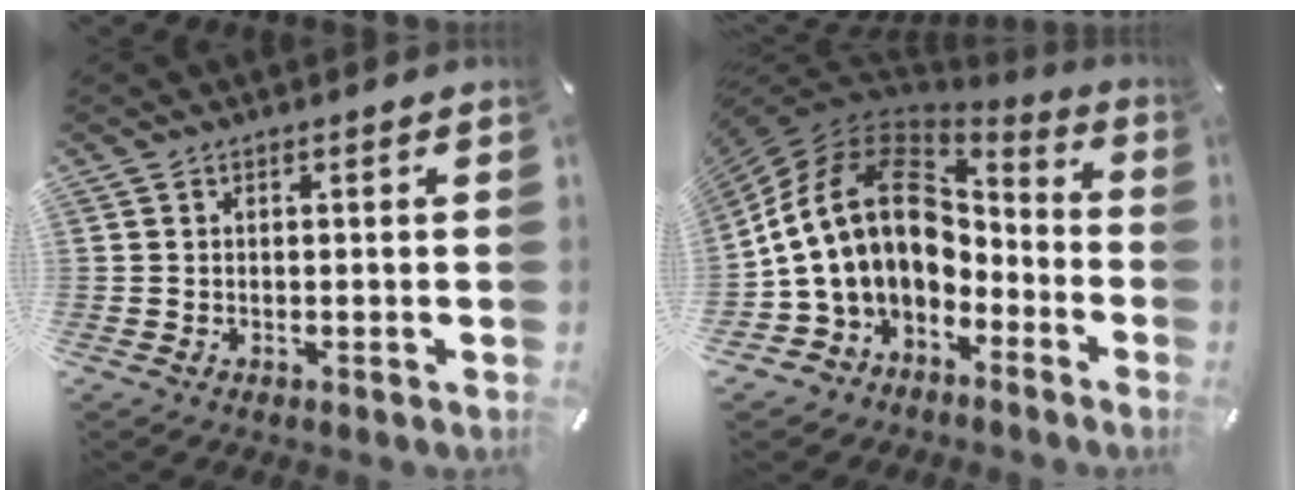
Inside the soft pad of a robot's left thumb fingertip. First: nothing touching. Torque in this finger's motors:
{"motor_torque": [0.54, 2.81, 2.77, 0.00, 1.06]}